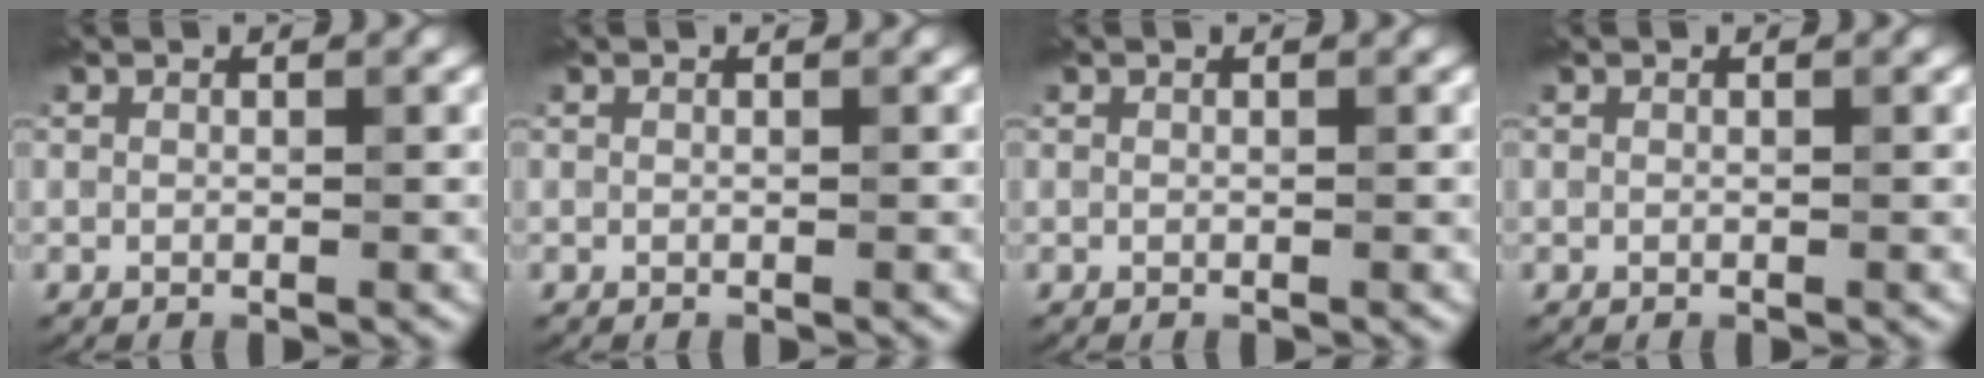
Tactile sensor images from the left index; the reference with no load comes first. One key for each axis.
{"total": 0.0}
{"total": 0.0}
{"total": 0.0}